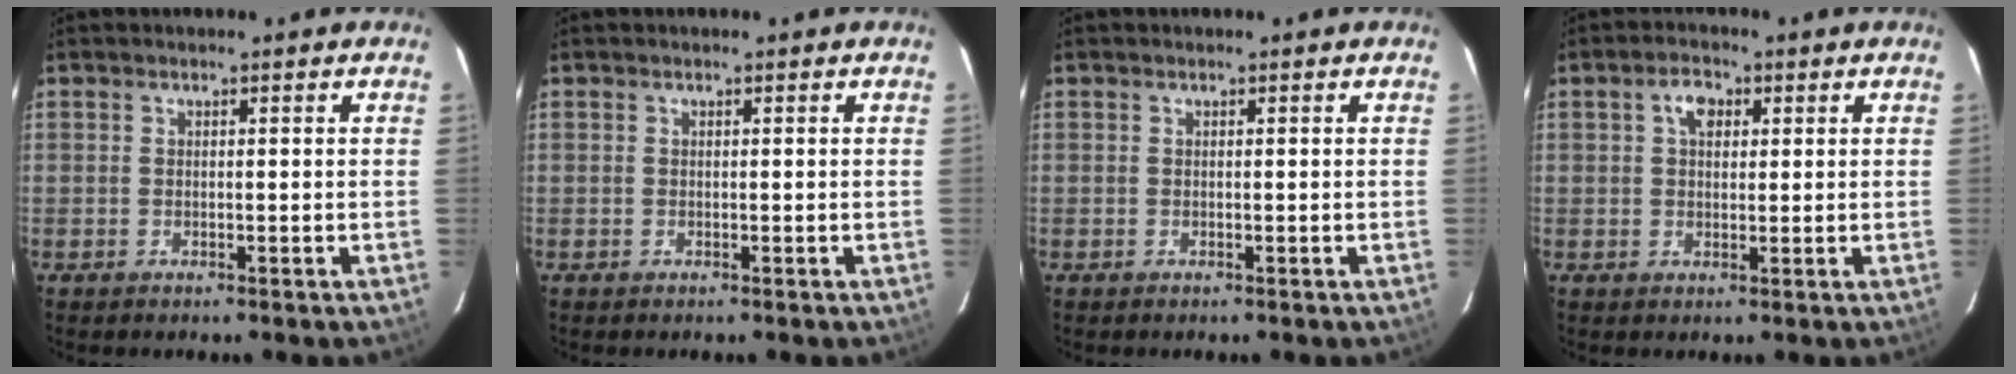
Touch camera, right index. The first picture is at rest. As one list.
[{"total": 0.0}, {"total": 0.0}, {"total": 3.7, "force": [1.2, 2.5, 2.4], "torque": [-0.039, 0.013, 0.021]}]